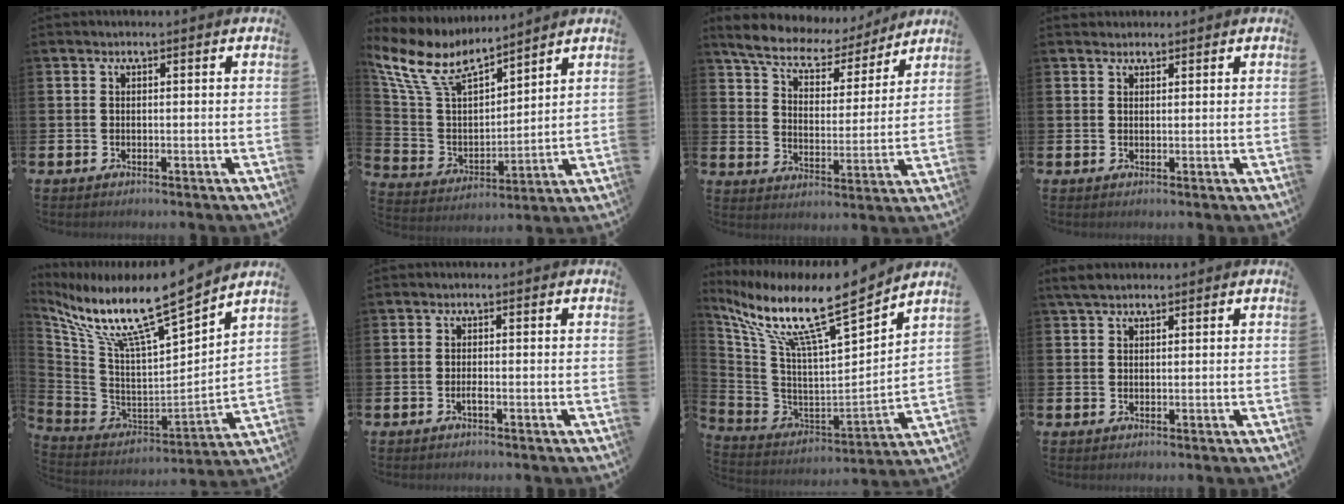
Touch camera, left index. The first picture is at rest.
{"total": 9.6, "force": [7.9, 3.7, 3.9], "torque": [-0.118, -0.044, 0.142]}
{"total": 7.5, "force": [6.8, 2.2, 2.2], "torque": [-0.072, -0.049, 0.115]}
{"total": 1.5, "force": [1.4, 0.6, -0.2], "torque": [0.013, -0.001, 0.024]}
{"total": 11.3, "force": [9.2, 0.9, 6.4], "torque": [-0.162, -0.072, 0.152]}
{"total": 0.6, "force": [-0.3, 0.0, 0.5], "torque": [-0.013, -0.002, -0.005]}
{"total": 11.7, "force": [8.7, 1.8, 7.6], "torque": [-0.170, -0.064, 0.139]}
{"total": 3.0, "force": [2.5, 1.0, 1.2], "torque": [-0.026, 0.000, 0.046]}